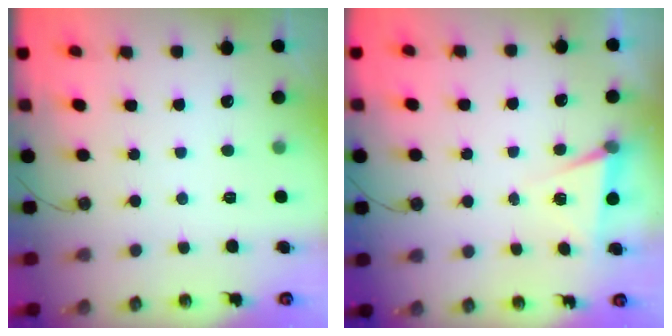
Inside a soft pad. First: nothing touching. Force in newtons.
{"total": 5.2, "press": 2.7, "slide": 4.5}